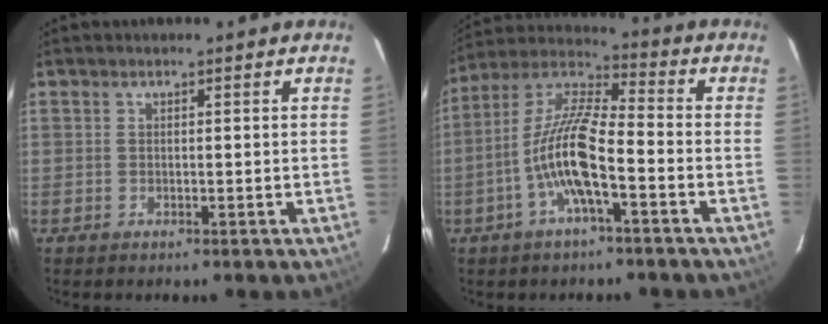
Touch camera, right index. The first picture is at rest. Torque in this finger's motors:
{"motor_torque": [1.95, -0.19, 1.05, 0.20]}